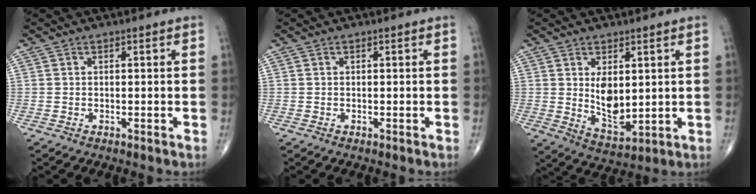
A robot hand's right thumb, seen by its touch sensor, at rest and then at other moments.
{"total": 0.0}
{"total": 8.1, "force": [1.4, 4.3, 6.7], "torque": [-0.094, -0.023, 0.041]}